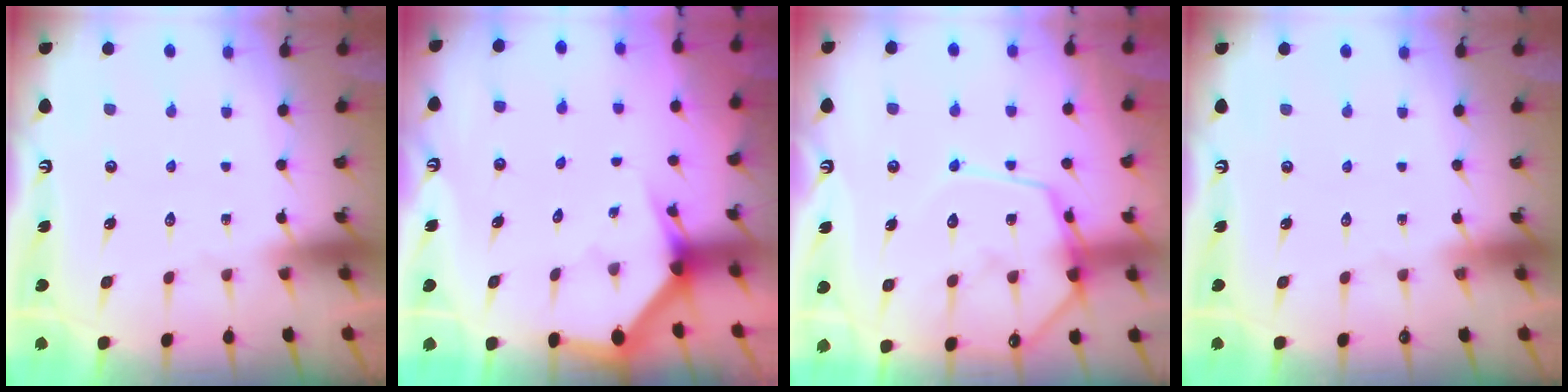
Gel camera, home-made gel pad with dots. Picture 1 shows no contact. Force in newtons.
{"total": 2.6, "press": 2.6, "slide": 0.0}
{"total": 14.6, "press": 14.6, "slide": 1.5}
{"total": 0.0}